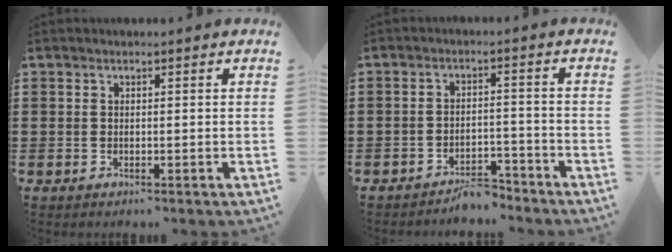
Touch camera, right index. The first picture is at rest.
{"total": 3.8, "force": [-3.7, 0.7, 0.7], "torque": [-0.014, 0.010, -0.074]}